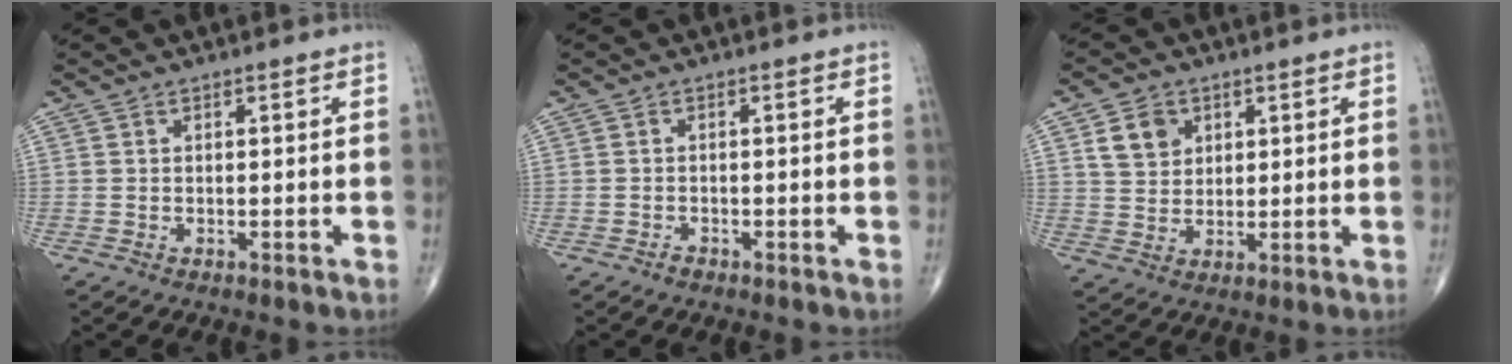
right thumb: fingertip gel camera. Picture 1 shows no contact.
{"total": 0.9, "force": [-0.7, 0.5, 0.2], "torque": [-0.003, 0.002, -0.014]}
{"total": 6.2, "force": [2.6, 4.9, 2.8], "torque": [-0.029, -0.011, 0.049]}